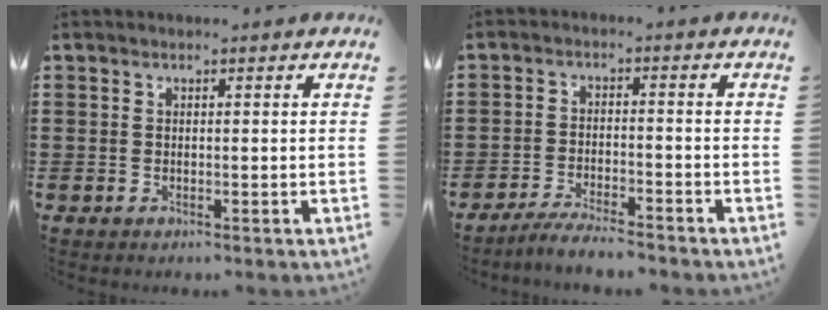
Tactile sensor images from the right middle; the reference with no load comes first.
{"total": 3.9, "force": [-3.7, 0.2, 1.2], "torque": [-0.021, 0.004, -0.075]}